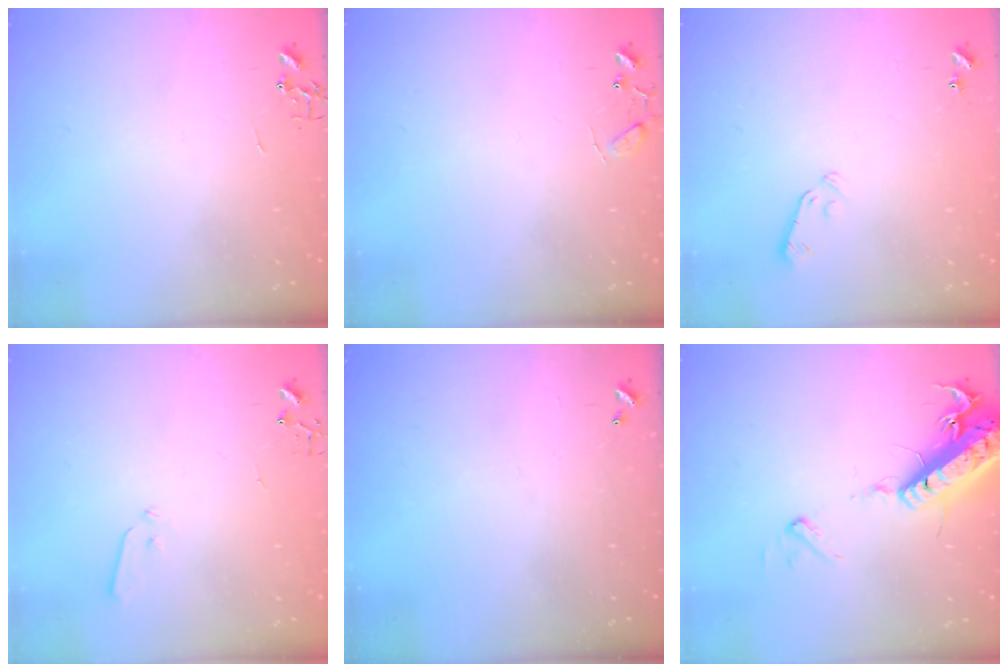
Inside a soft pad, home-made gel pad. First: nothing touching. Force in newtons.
{"total": 8.0, "press": 8.0, "slide": 0.5}
{"total": 3.7, "press": 3.6, "slide": 0.9}
{"total": 3.5, "press": 3.4, "slide": 0.6}
{"total": 0.0}
{"total": 18.9, "press": 18.5, "slide": 3.9}